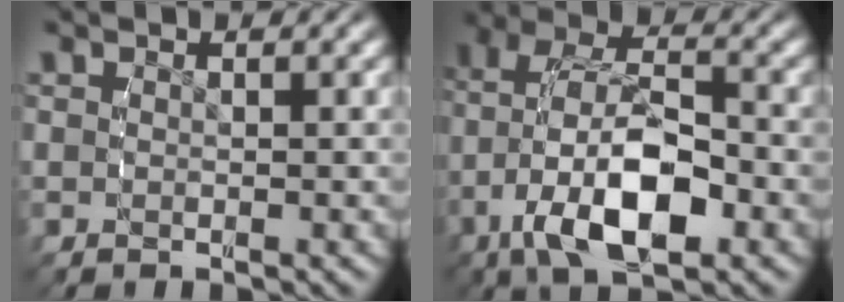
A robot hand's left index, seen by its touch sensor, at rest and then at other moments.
{"total": 8.6, "force": [-0.8, 5.0, 7.0], "torque": [-0.125, -0.025, -0.004]}